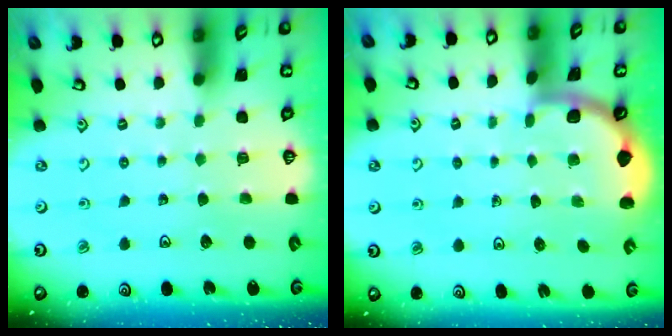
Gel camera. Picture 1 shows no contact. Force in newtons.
{"total": 1.8, "press": 1.8, "slide": 0.0}